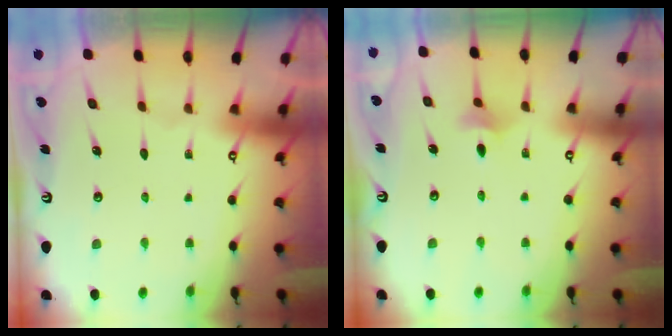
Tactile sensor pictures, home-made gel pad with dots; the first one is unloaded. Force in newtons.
{"total": 3.5, "press": 3.4, "slide": 0.9}